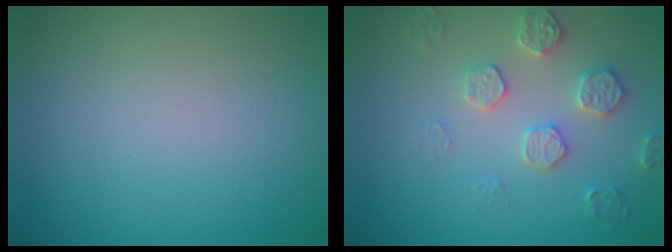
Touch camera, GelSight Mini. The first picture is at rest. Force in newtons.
{"total": 3.2, "press": 3.1, "slide": 0.7}